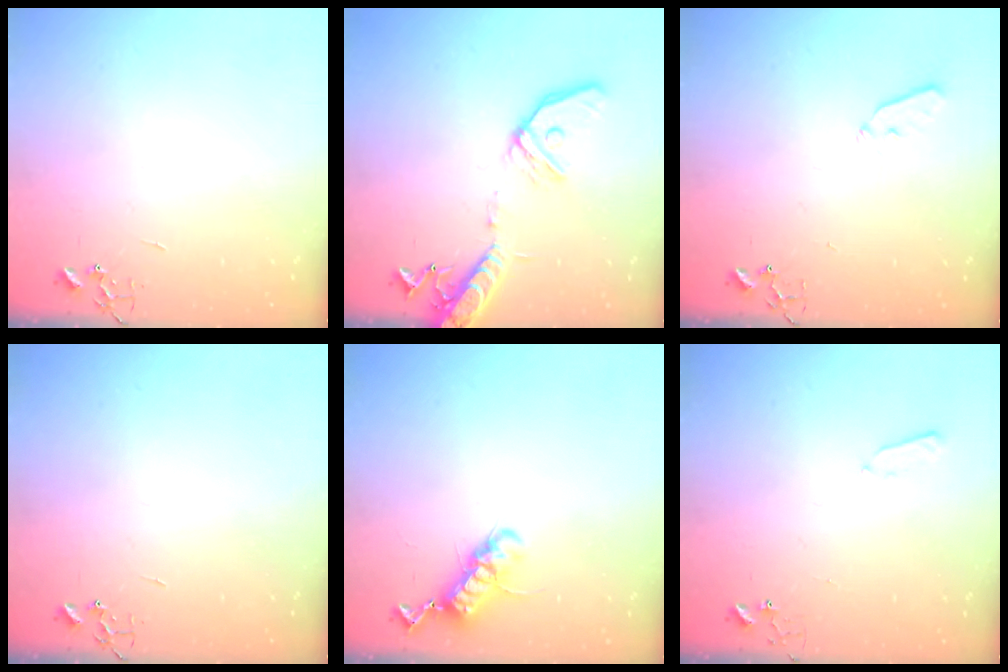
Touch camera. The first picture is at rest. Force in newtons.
{"total": 16.0, "press": 15.7, "slide": 3.1}
{"total": 5.0, "press": 5.0, "slide": 0.6}
{"total": 0.0}
{"total": 12.0, "press": 12.0, "slide": 1.3}
{"total": 3.4, "press": 3.4, "slide": 0.5}